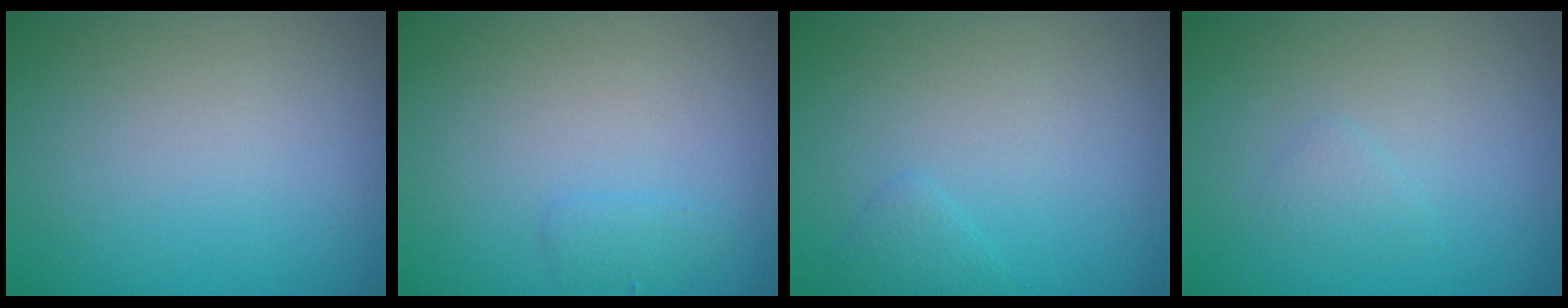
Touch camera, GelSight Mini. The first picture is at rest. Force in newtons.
{"total": 0.9, "press": 0.9, "slide": 0.0}
{"total": 0.9, "press": 0.9, "slide": 0.1}
{"total": 0.8, "press": 0.8, "slide": 0.1}